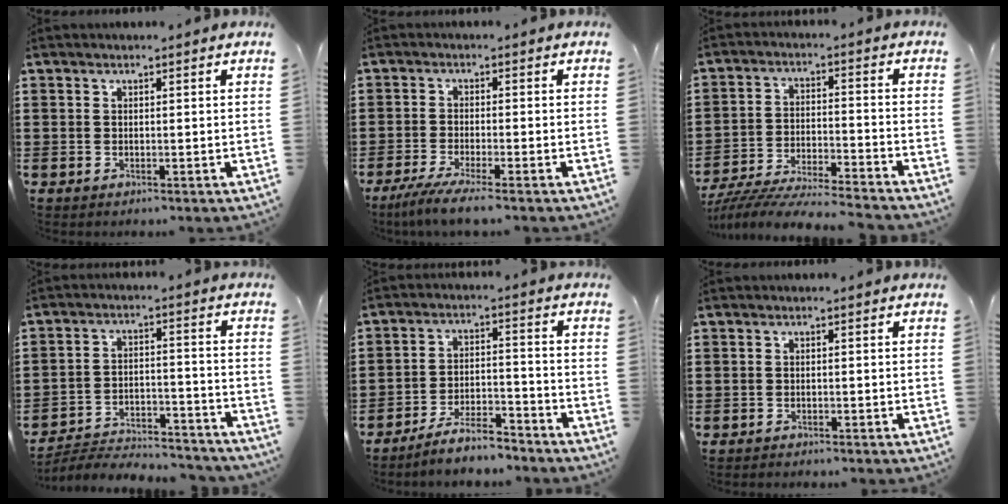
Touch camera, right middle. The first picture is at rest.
{"total": 3.9, "force": [-3.2, -0.4, 2.1], "torque": [-0.057, -0.021, -0.065]}
{"total": 6.8, "force": [-6.6, 0.0, 1.6], "torque": [-0.032, -0.002, -0.130]}
{"total": 5.3, "force": [-5.1, 0.7, 1.0], "torque": [-0.024, 0.006, -0.105]}
{"total": 6.5, "force": [-5.9, 0.8, 2.6], "torque": [-0.053, 0.001, -0.114]}
{"total": 0.8, "force": [-0.8, 0.0, -0.1], "torque": [-0.001, 0.000, -0.017]}